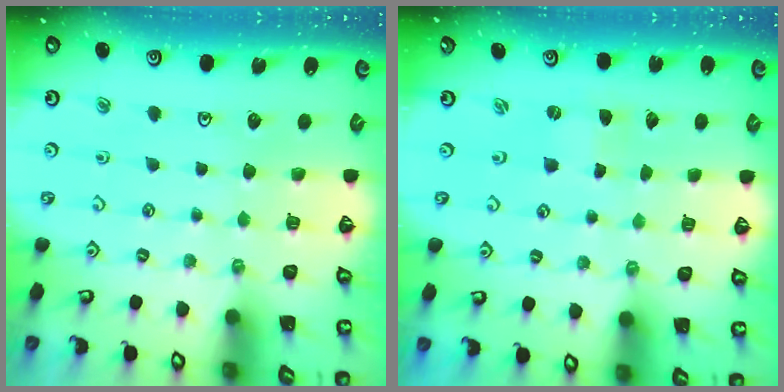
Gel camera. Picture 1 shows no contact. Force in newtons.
{"total": 0.0}